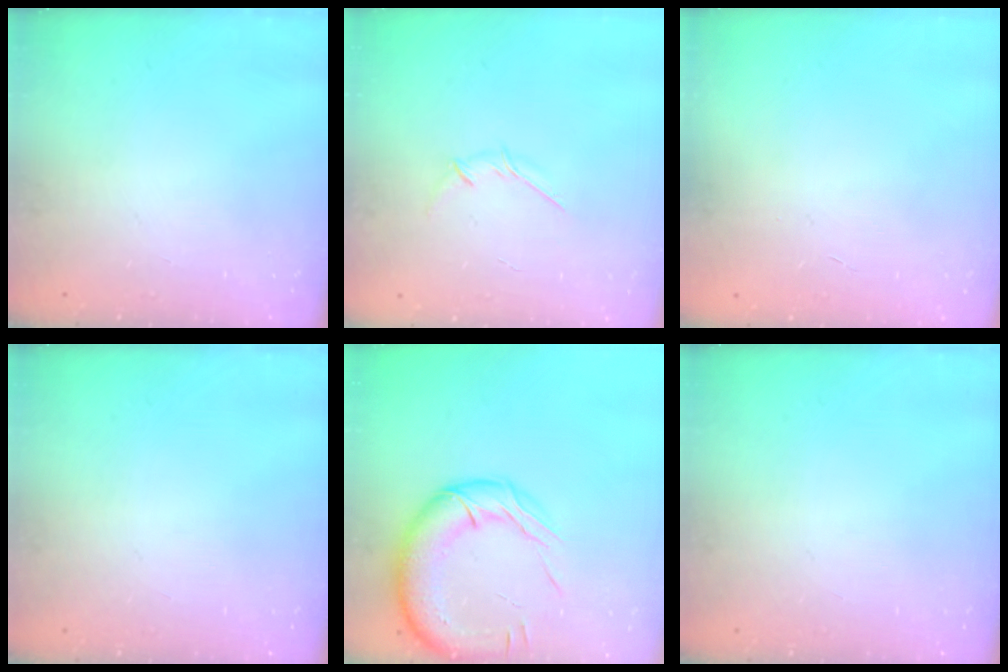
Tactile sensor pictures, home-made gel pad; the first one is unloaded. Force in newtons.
{"total": 3.5, "press": 3.4, "slide": 0.9}
{"total": 0.0}
{"total": 0.0}
{"total": 16.4, "press": 16.2, "slide": 2.5}
{"total": 0.0}